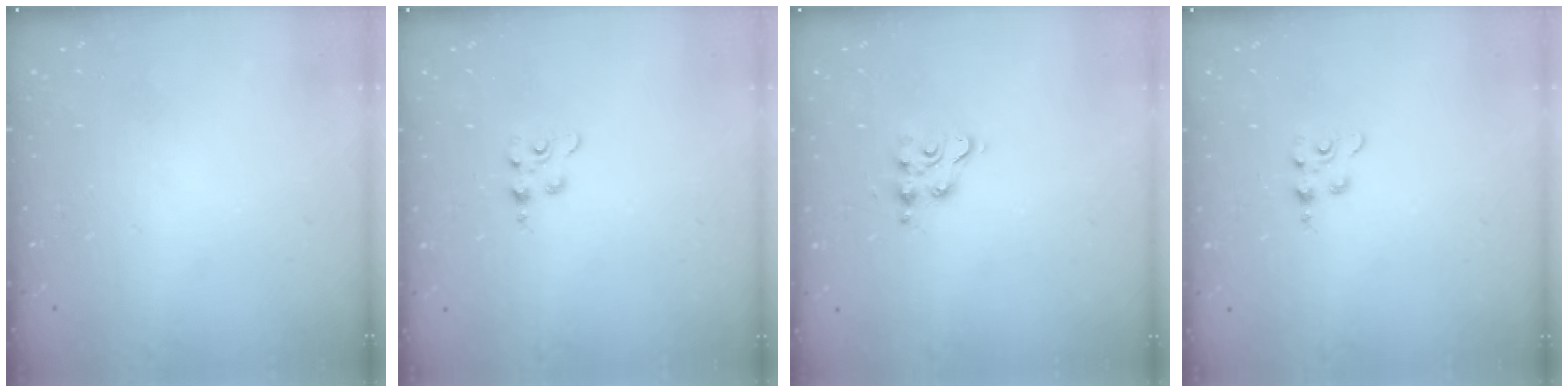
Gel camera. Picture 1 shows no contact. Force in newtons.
{"total": 1.8, "press": 1.8, "slide": 0.3}
{"total": 5.1, "press": 5.1, "slide": 0.4}
{"total": 1.8, "press": 1.8, "slide": 0.3}